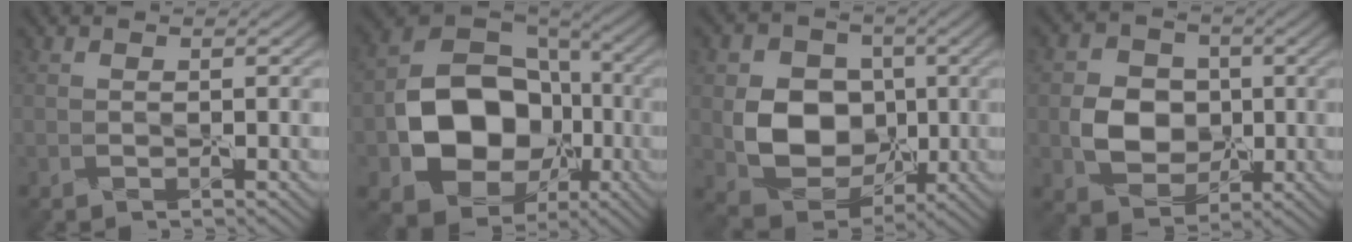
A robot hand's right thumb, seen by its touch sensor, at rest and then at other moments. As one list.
[{"total": 13.9, "force": [-3.1, 11.0, 8.0], "torque": [-0.140, -0.030, -0.051]}, {"total": 8.2, "force": [0.2, 7.0, 4.3], "torque": [-0.094, -0.005, -0.002]}, {"total": 5.2, "force": [0.0, 4.6, 2.4], "torque": [-0.051, 0.006, -0.013]}]